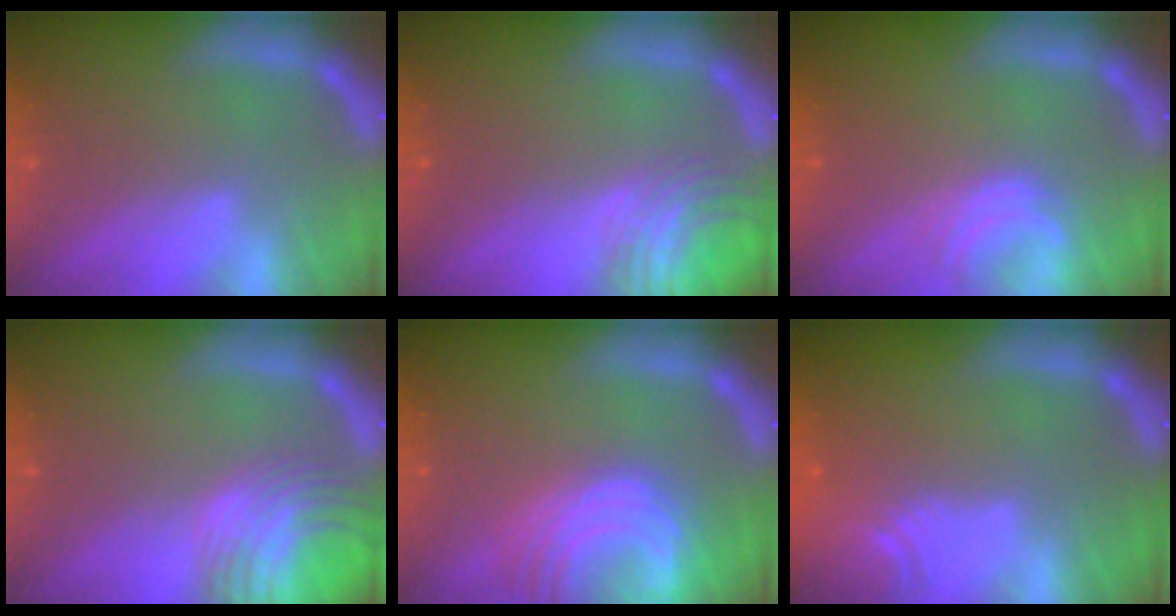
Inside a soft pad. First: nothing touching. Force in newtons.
{"total": 5.5}
{"total": 2.5}
{"total": 9.5}
{"total": 8.1}
{"total": 6.0}